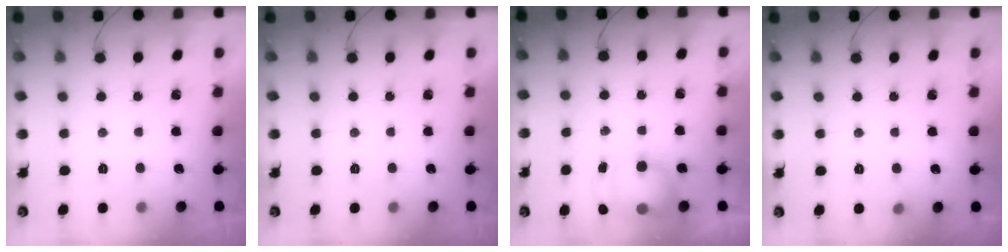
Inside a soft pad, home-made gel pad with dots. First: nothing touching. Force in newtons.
{"total": 0.0}
{"total": 11.3, "press": 8.5, "slide": 7.5}
{"total": 7.9, "press": 3.6, "slide": 7.0}